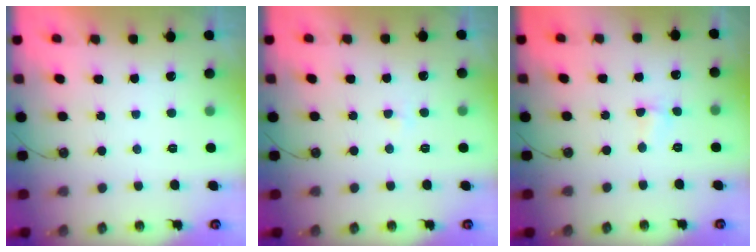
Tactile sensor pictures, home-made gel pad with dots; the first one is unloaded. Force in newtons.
{"total": 2.1, "press": 1.6, "slide": 1.2}
{"total": 1.6, "press": 1.4, "slide": 0.6}